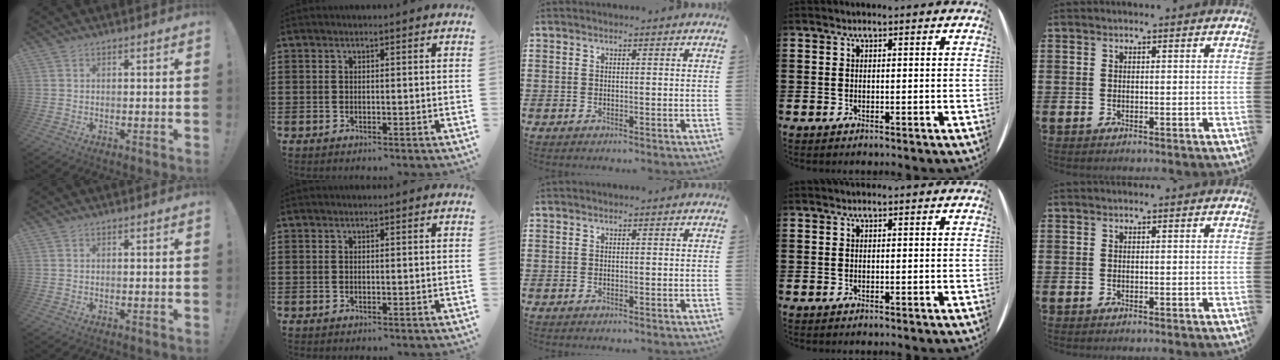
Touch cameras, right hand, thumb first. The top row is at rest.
{}